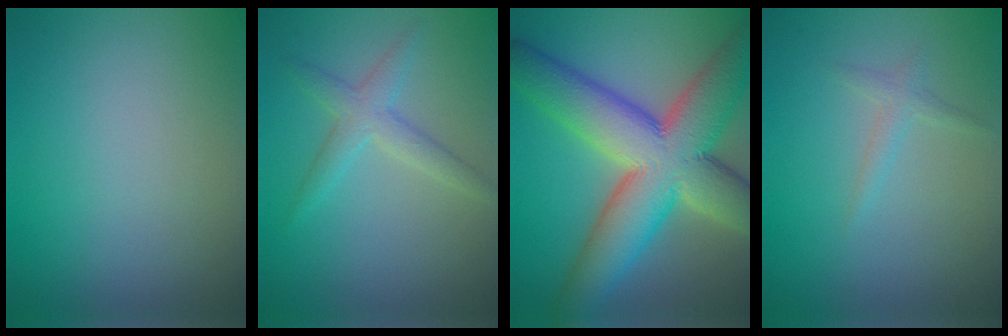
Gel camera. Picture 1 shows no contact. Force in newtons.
{"total": 2.5, "press": 2.5, "slide": 0.2}
{"total": 13.7, "press": 13.6, "slide": 0.7}
{"total": 1.1, "press": 1.1, "slide": 0.1}